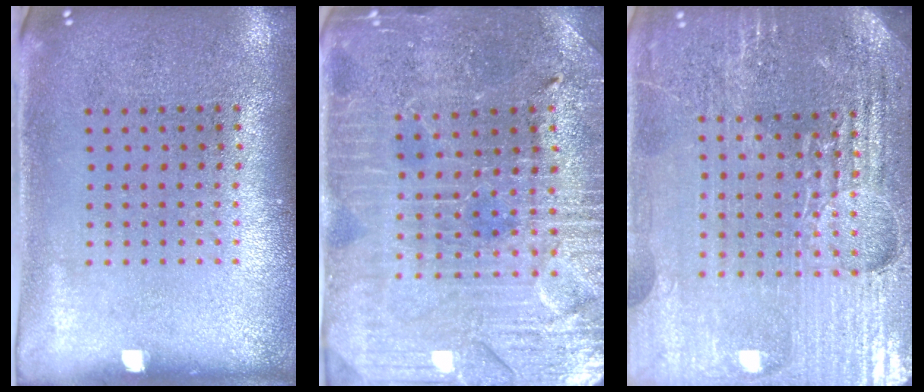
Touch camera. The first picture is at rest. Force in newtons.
{"total": 3.3, "press": 3.2, "slide": 0.5}
{"total": 5.3, "press": 4.8, "slide": 2.2}